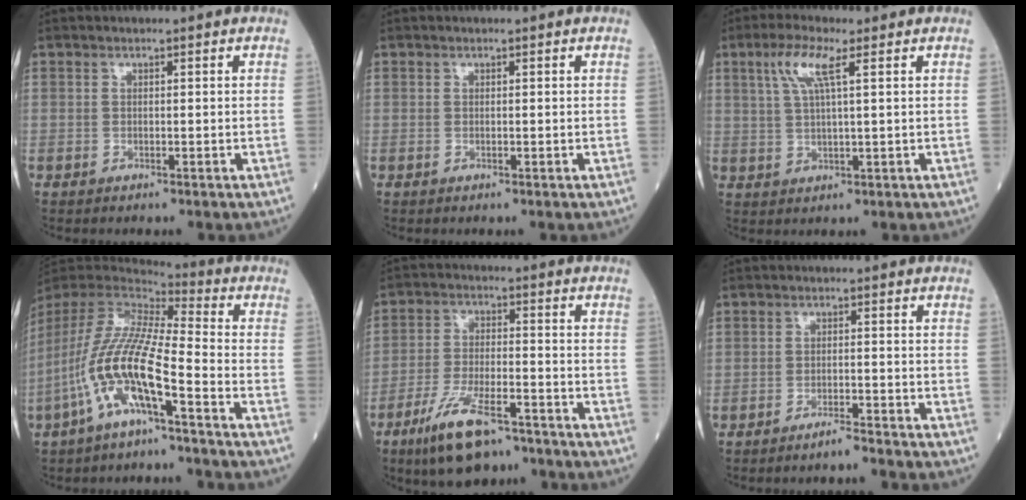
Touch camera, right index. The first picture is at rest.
{"total": 0.0}
{"total": 5.6, "force": [2.5, 0.5, 5.0], "torque": [-0.108, 0.011, 0.053]}
{"total": 14.2, "force": [-6.3, 1.5, 12.6], "torque": [-0.268, -0.009, -0.126]}
{"total": 10.5, "force": [-7.4, 2.8, 7.0], "torque": [-0.141, -0.016, -0.130]}
{"total": 2.4, "force": [-2.2, -0.5, 0.7], "torque": [-0.015, -0.005, -0.037]}